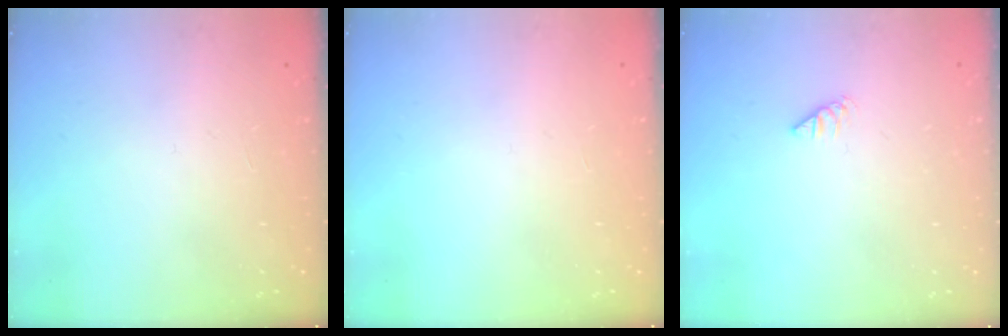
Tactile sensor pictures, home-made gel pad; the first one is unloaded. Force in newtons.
{"total": 0.0}
{"total": 0.0}